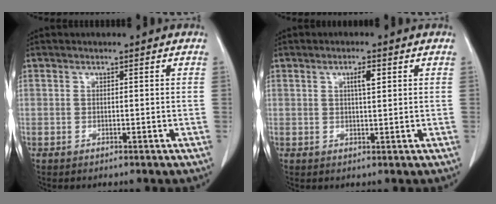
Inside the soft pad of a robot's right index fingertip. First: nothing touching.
{"total": 2.4, "force": [0.9, 0.4, 2.2], "torque": [-0.039, 0.000, 0.015]}